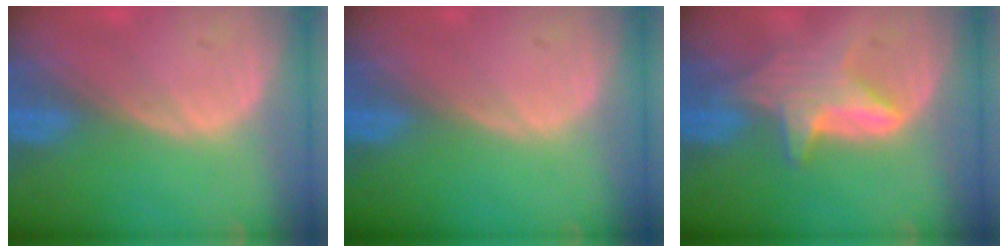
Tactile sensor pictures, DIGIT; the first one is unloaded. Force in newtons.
{"total": 0.0}
{"total": 5.8, "press": 5.7, "slide": 0.9}